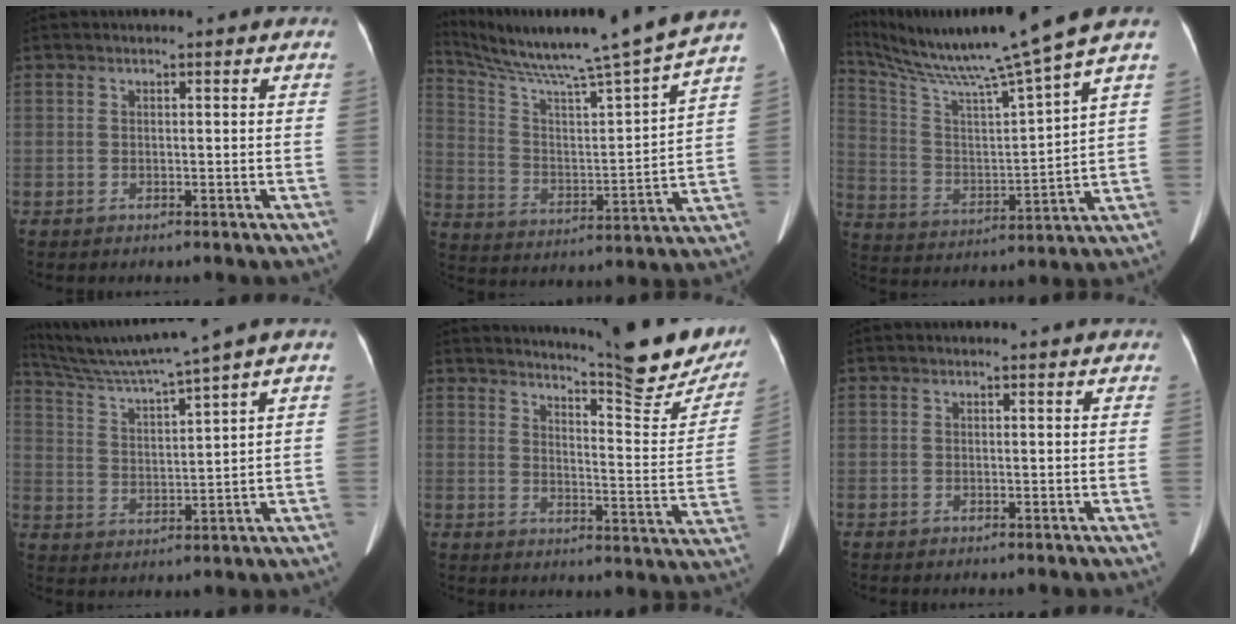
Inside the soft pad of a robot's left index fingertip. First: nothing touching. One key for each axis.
{"total": 22.5, "fx": 19.0, "fy": -1.7, "fz": 12.0, "tx": -0.205, "ty": -0.028, "tz": 0.292}
{"total": 17.8, "fx": 14.6, "fy": -3.0, "fz": 9.6, "tx": -0.176, "ty": -0.026, "tz": 0.250}
{"total": 10.7, "fx": 9.0, "fy": -2.7, "fz": 5.0, "tx": -0.097, "ty": 0.000, "tz": 0.170}
{"total": 18.4, "fx": 16.6, "fy": 1.4, "fz": 7.9, "tx": -0.106, "ty": -0.075, "tz": 0.198}
{"total": 2.2, "fx": 2.1, "fy": 0.4, "fz": 0.7, "tx": -0.014, "ty": 0.018, "tz": 0.019}